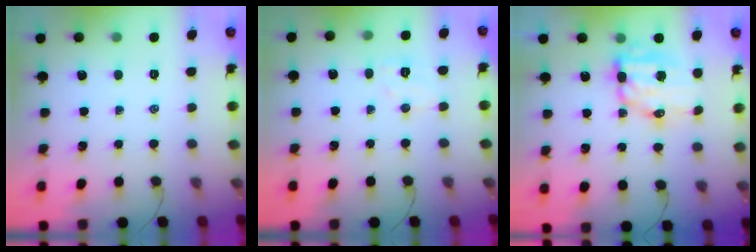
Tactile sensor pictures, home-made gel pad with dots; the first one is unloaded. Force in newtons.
{"total": 5.6, "press": 5.5, "slide": 0.9}
{"total": 9.3, "press": 9.1, "slide": 2.1}